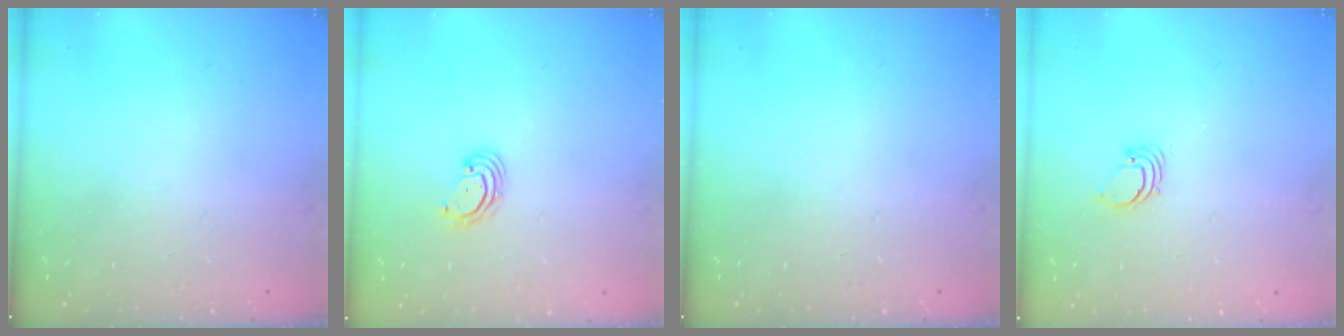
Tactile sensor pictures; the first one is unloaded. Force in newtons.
{"total": 2.7, "press": 2.6, "slide": 0.6}
{"total": 0.0}
{"total": 1.7, "press": 1.7, "slide": 0.1}